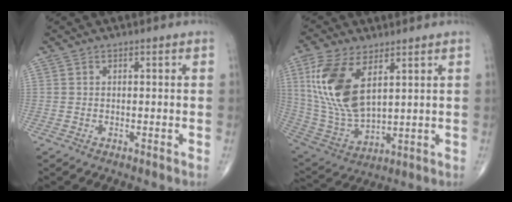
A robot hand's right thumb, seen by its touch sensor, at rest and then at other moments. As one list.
[{"total": 16.2, "force": [5.8, 7.9, 12.9], "torque": [-0.267, -0.022, 0.126]}]